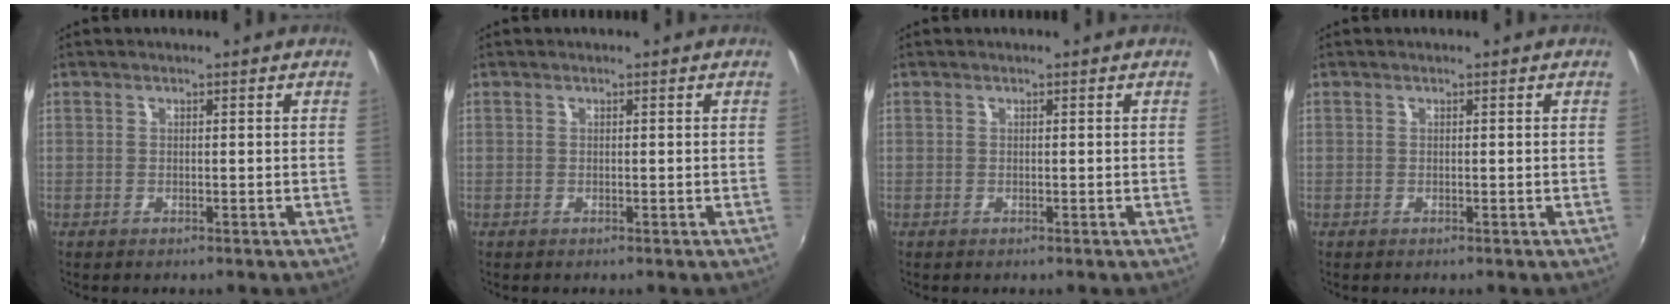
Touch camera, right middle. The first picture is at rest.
{"total": 0.0}
{"total": 0.0}
{"total": 0.0}